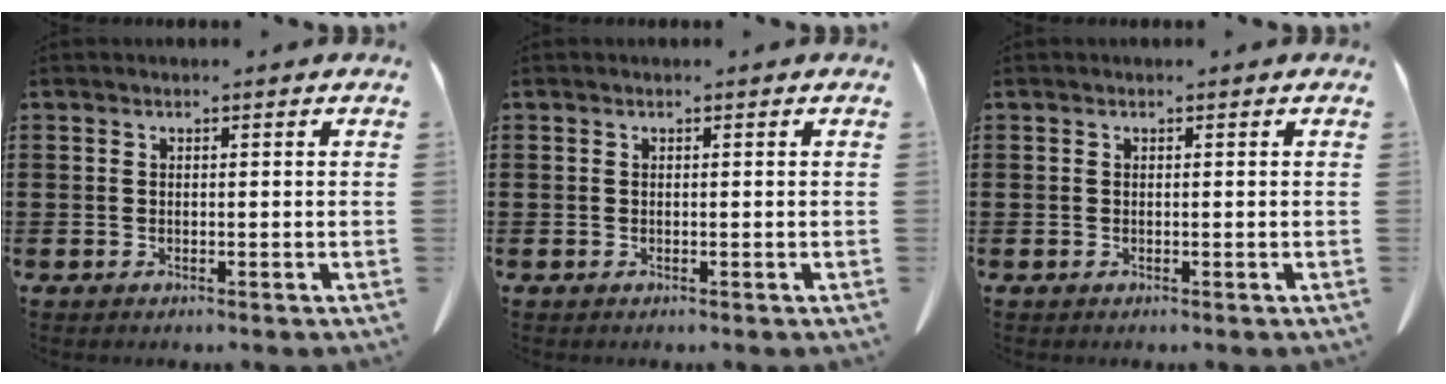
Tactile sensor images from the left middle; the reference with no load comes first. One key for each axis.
{"total": 0.0}
{"total": 0.0}